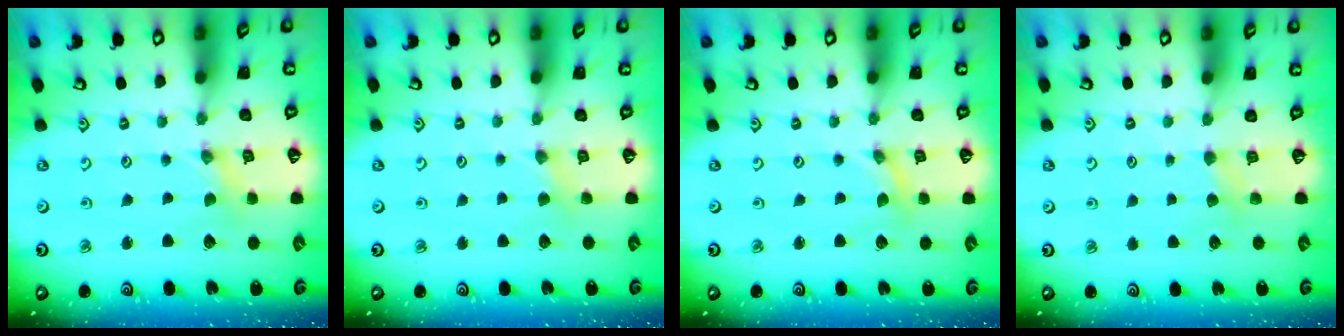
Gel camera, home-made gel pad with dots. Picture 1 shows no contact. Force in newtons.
{"total": 2.5, "press": 2.4, "slide": 0.5}
{"total": 0.0}
{"total": 2.6, "press": 2.6, "slide": 0.5}